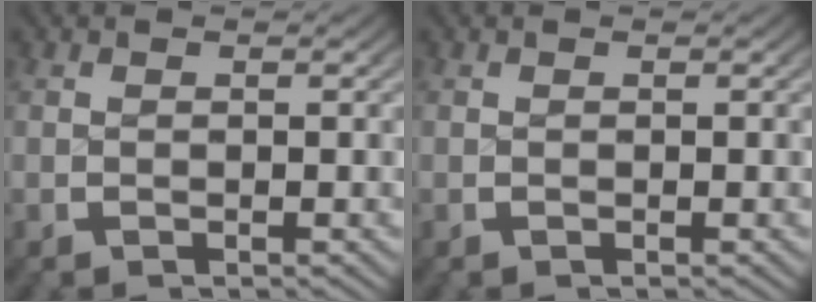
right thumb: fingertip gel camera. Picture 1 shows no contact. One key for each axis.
{"total": 0.0}